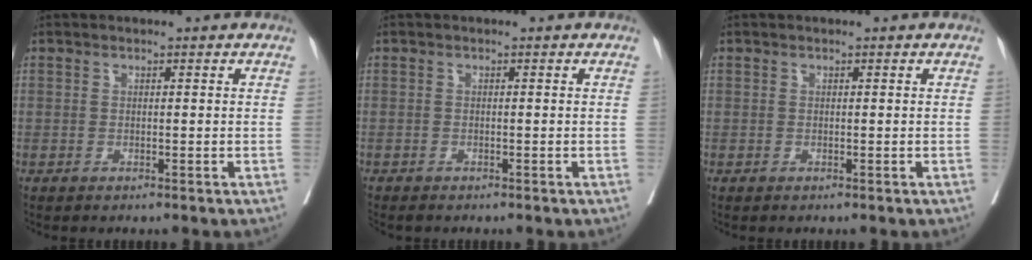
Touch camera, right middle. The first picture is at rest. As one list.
[{"total": 1.8, "force": [-1.6, 0.6, 0.5], "torque": [-0.011, -0.004, -0.024]}, {"total": 0.0}]